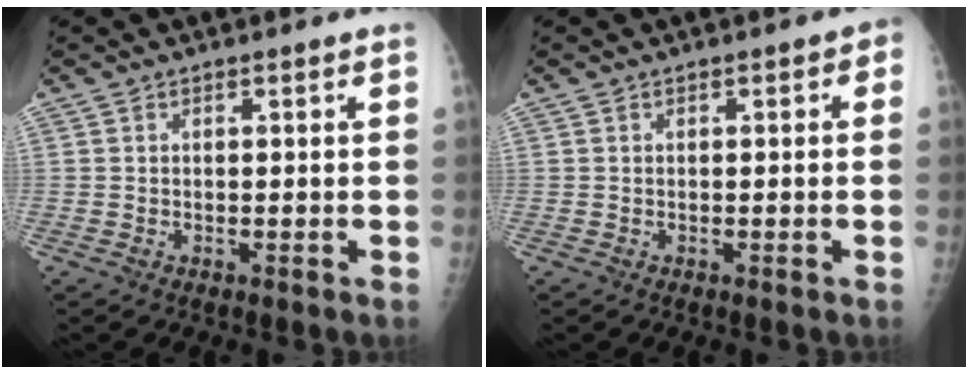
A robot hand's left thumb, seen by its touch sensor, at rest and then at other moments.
{"total": 1.5, "force": [0.3, 0.6, 1.3], "torque": [-0.010, 0.004, -0.002]}